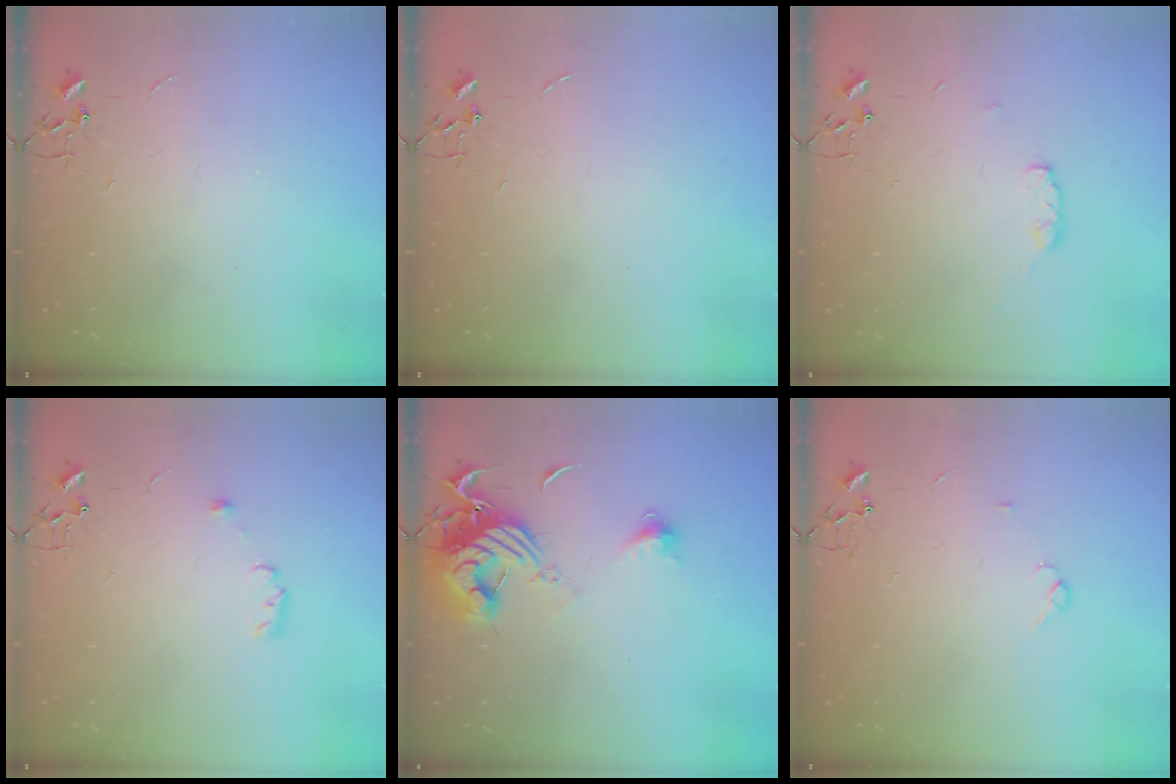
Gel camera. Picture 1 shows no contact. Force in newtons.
{"total": 0.0}
{"total": 5.7, "press": 5.6, "slide": 0.9}
{"total": 6.1, "press": 5.9, "slide": 1.6}
{"total": 12.5, "press": 12.4, "slide": 1.5}
{"total": 3.9, "press": 3.6, "slide": 1.5}